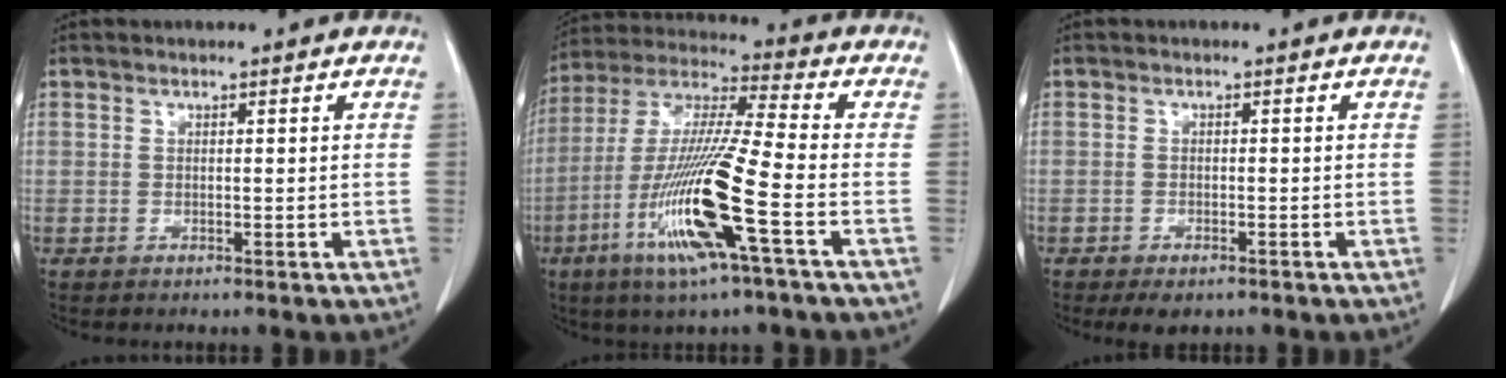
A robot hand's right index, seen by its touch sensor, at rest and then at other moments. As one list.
[{"total": 17.2, "force": [-6.3, -0.1, 15.9], "torque": [-0.331, -0.022, -0.126]}, {"total": 2.9, "force": [-2.0, 1.4, 1.7], "torque": [-0.026, -0.003, -0.021]}]